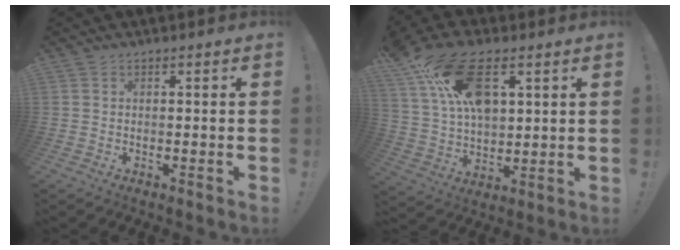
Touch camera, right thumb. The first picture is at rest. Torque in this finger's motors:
{"motor_torque": [-0.23, 3.07, 1.24, 0.25, 0.18]}